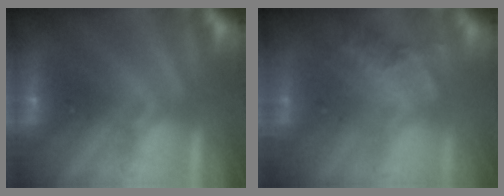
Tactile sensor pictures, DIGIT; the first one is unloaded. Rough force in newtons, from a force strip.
{"total": 2.0}